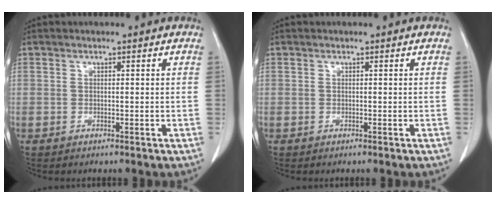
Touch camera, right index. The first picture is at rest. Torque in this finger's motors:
{"motor_torque": [0.00, 0.00, 0.00, 0.00]}